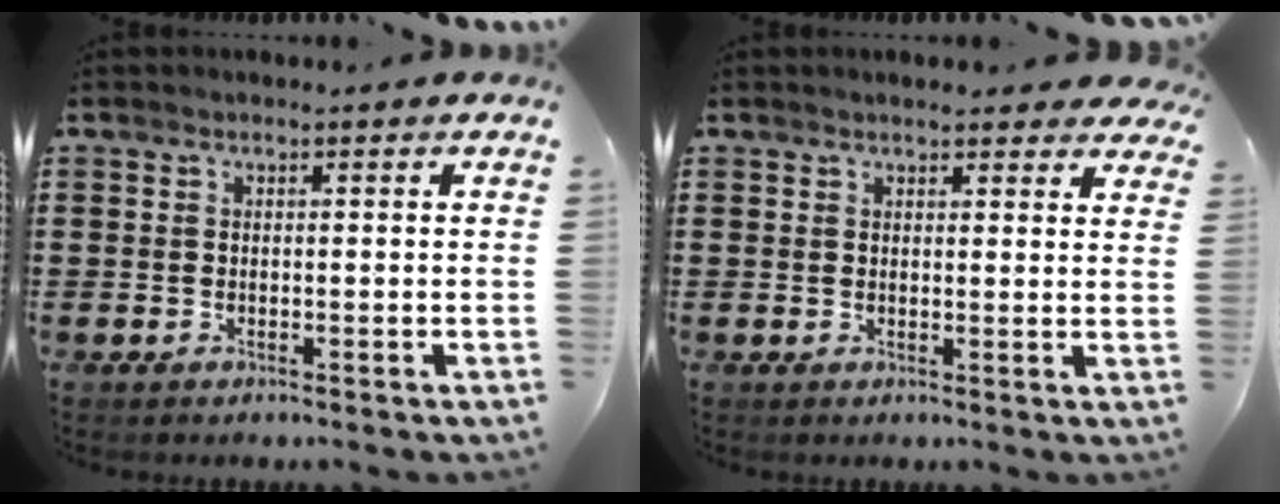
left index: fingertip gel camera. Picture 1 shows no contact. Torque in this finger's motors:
{"motor_torque": [1.17, 0.17, 0.17, 0.01]}